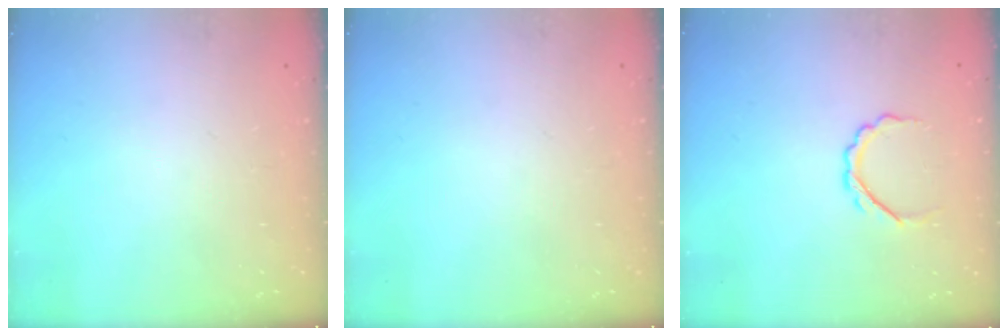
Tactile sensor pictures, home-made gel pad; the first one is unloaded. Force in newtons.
{"total": 0.0}
{"total": 4.5, "press": 4.5, "slide": 0.6}